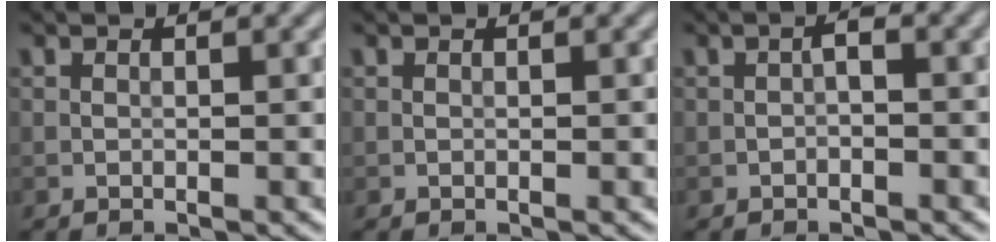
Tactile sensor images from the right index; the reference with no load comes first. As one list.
[{"total": 0.0}, {"total": 1.3, "force": [-0.4, 0.5, 1.1], "torque": [-0.017, 0.004, -0.008]}]